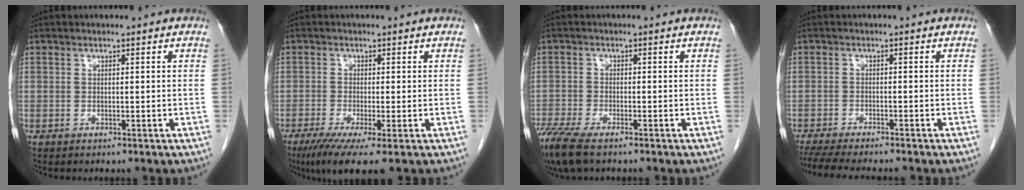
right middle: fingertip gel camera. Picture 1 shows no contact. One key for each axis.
{"total": 6.3, "fx": -3.5, "fy": 0.5, "fz": 5.2, "tx": -0.083, "ty": -0.017, "tz": -0.060}
{"total": 6.7, "fx": -5.0, "fy": 1.5, "fz": 4.1, "tx": -0.085, "ty": -0.017, "tz": -0.091}
{"total": 10.1, "fx": -8.8, "fy": 1.1, "fz": 4.8, "tx": -0.067, "ty": -0.016, "tz": -0.133}